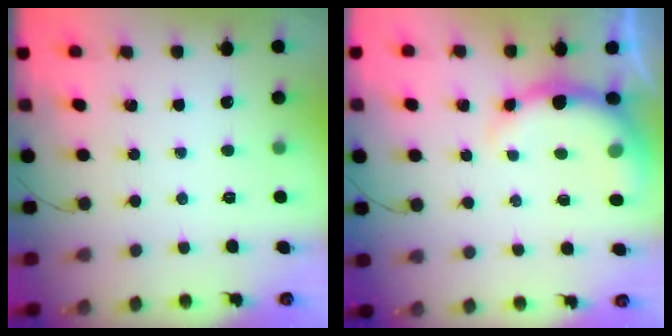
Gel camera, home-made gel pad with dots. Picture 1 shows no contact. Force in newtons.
{"total": 7.2, "press": 7.1, "slide": 1.3}